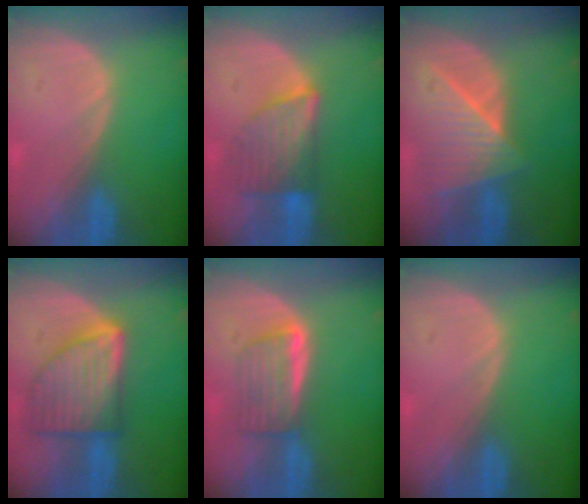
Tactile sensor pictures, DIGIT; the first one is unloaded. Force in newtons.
{"total": 6.6, "press": 6.5, "slide": 1.0}
{"total": 7.7, "press": 7.2, "slide": 2.7}
{"total": 9.3, "press": 9.3, "slide": 0.5}
{"total": 5.8, "press": 5.2, "slide": 2.6}
{"total": 0.0}